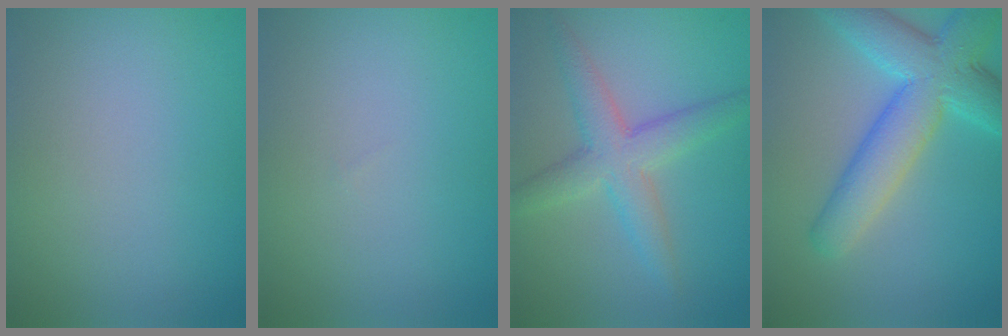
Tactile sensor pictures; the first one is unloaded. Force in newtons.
{"total": 0.0}
{"total": 4.4, "press": 4.4, "slide": 0.2}
{"total": 7.5, "press": 7.5, "slide": 0.2}